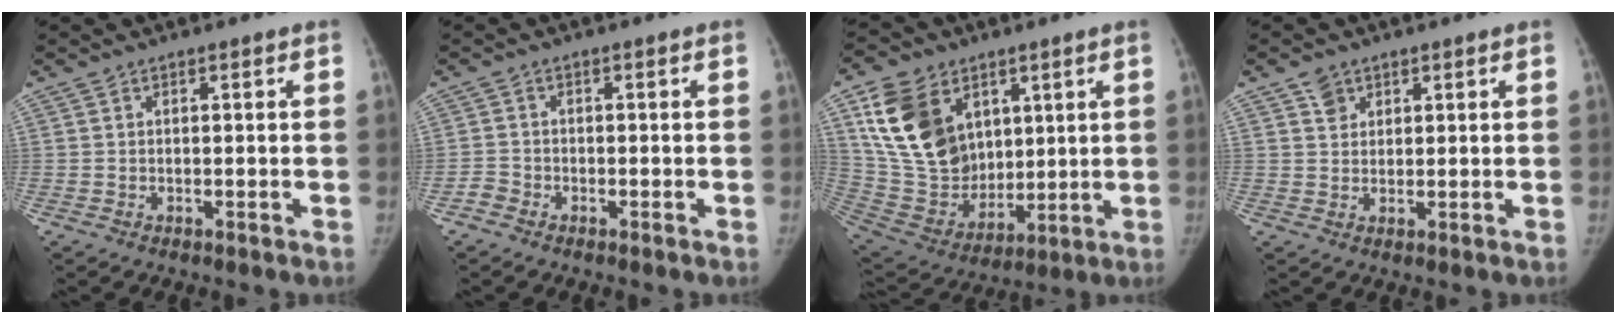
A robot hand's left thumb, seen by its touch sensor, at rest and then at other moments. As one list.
[{"total": 1.6, "force": [-1.2, 1.1, 0.1], "torque": [-0.003, 0.004, -0.029]}, {"total": 19.6, "force": [8.1, 14.0, 11.0], "torque": [-0.184, -0.030, 0.169]}, {"total": 2.7, "force": [1.7, 2.0, 0.6], "torque": [0.004, -0.017, 0.029]}]